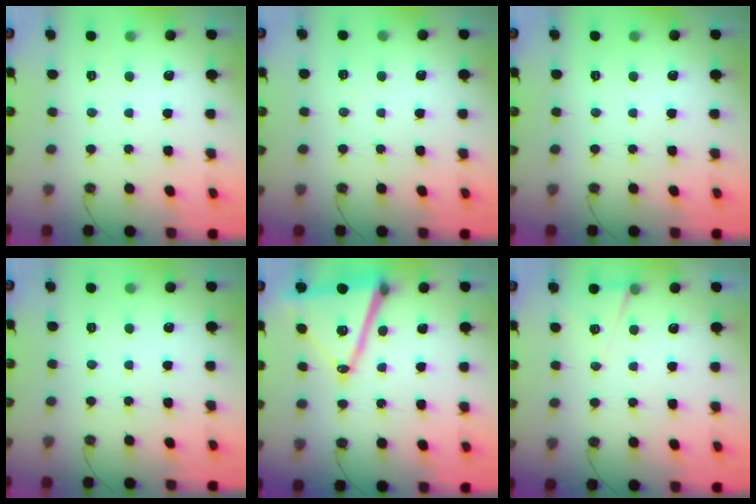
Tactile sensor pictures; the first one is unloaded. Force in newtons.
{"total": 5.1, "press": 2.6, "slide": 4.4}
{"total": 0.0}
{"total": 0.0}
{"total": 15.2, "press": 14.7, "slide": 3.9}
{"total": 6.3, "press": 4.4, "slide": 4.5}